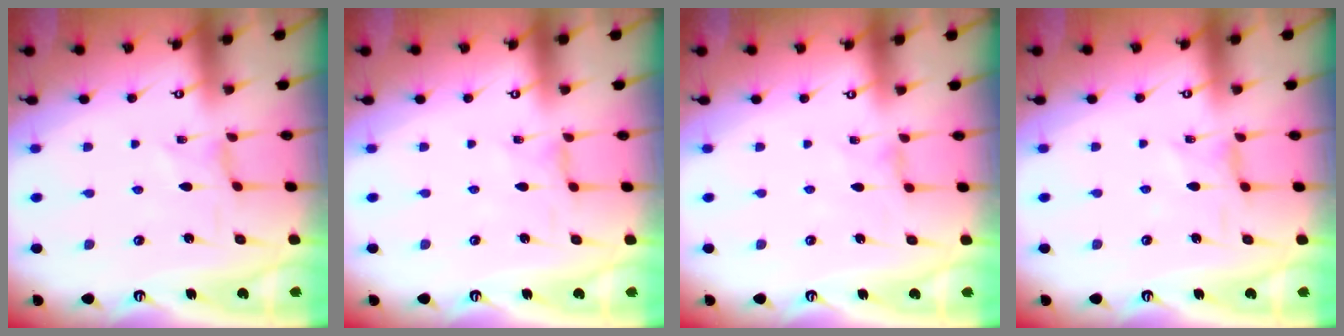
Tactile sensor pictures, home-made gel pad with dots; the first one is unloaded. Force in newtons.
{"total": 0.0}
{"total": 0.9, "press": 0.9, "slide": 0.3}
{"total": 1.6, "press": 1.5, "slide": 0.3}